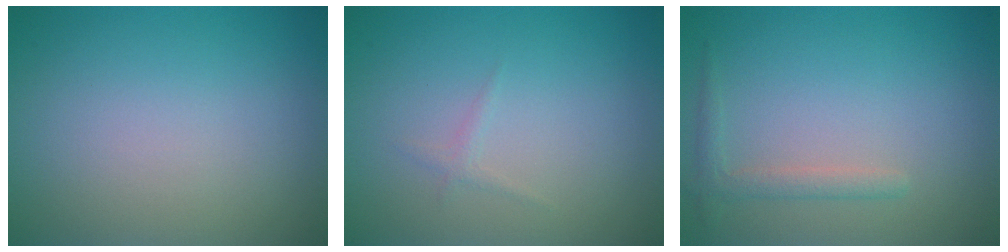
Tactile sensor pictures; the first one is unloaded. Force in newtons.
{"total": 0.6, "press": 0.6, "slide": 0.0}
{"total": 1.5, "press": 1.5, "slide": 0.1}